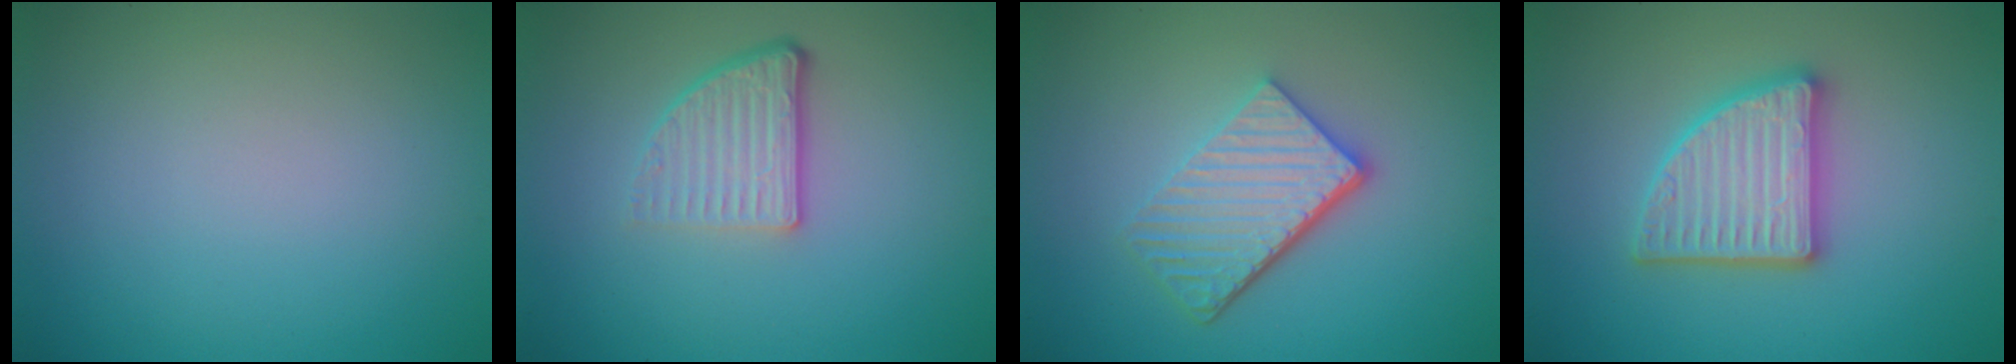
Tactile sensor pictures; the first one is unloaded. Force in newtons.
{"total": 3.9, "press": 2.5, "slide": 3.0}
{"total": 5.2, "press": 3.8, "slide": 3.5}
{"total": 5.0, "press": 5.0, "slide": 0.7}